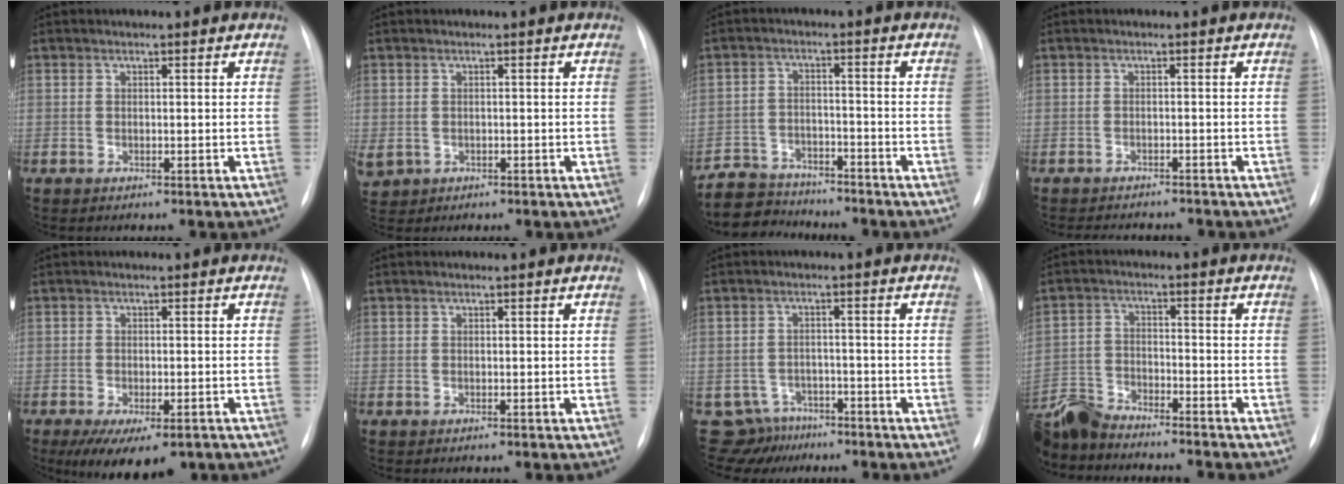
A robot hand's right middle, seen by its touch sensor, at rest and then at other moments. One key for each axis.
{"total": 5.0, "fx": -1.7, "fy": 4.2, "fz": 2.0, "tx": -0.059, "ty": 0.000, "tz": -0.019}
{"total": 8.2, "fx": -7.7, "fy": 2.6, "fz": 0.9, "tx": -0.019, "ty": 0.003, "tz": -0.129}
{"total": 6.8, "fx": -6.3, "fy": 1.7, "fz": 1.8, "tx": -0.021, "ty": -0.003, "tz": -0.078}
{"total": 9.5, "fx": -6.4, "fy": 3.8, "fz": 6.0, "tx": -0.086, "ty": -0.012, "tz": -0.092}
{"total": 0.0}
{"total": 7.0, "fx": -5.7, "fy": 4.0, "fz": -0.7, "tx": 0.011, "ty": 0.018, "tz": -0.086}
{"total": 12.9, "fx": -12.0, "fy": 2.2, "fz": 4.2, "tx": -0.088, "ty": 0.001, "tz": -0.209}